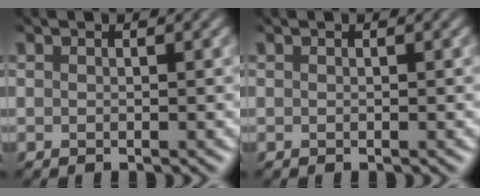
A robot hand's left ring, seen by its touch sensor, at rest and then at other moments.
{"total": 0.0}